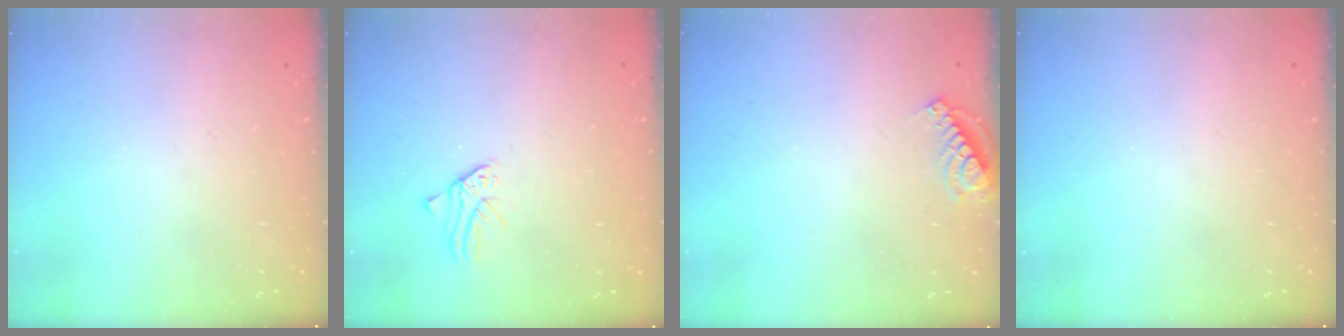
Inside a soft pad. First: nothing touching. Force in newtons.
{"total": 1.1, "press": 1.1, "slide": 0.0}
{"total": 6.1, "press": 6.1, "slide": 0.5}
{"total": 0.0}